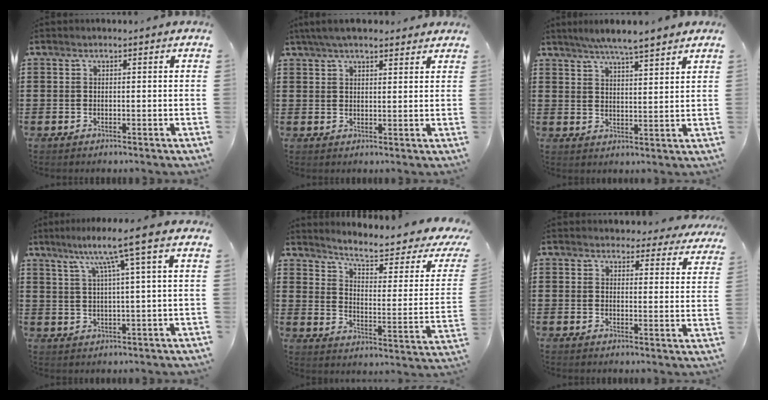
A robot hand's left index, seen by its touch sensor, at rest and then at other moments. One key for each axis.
{"total": 4.4, "fx": 3.8, "fy": 1.0, "fz": 2.0, "tx": -0.049, "ty": 0.001, "tz": 0.072}
{"total": 4.9, "fx": 4.4, "fy": -0.2, "fz": 2.0, "tx": -0.054, "ty": -0.011, "tz": 0.078}
{"total": 7.5, "fx": 3.5, "fy": -0.7, "fz": 6.6, "tx": -0.138, "ty": 0.000, "tz": 0.052}
{"total": 6.0, "fx": 4.3, "fy": 0.8, "fz": 4.1, "tx": -0.083, "ty": -0.036, "tz": 0.062}
{"total": 3.5, "fx": 3.4, "fy": 0.9, "fz": 0.5, "tx": -0.014, "ty": -0.011, "tz": 0.062}